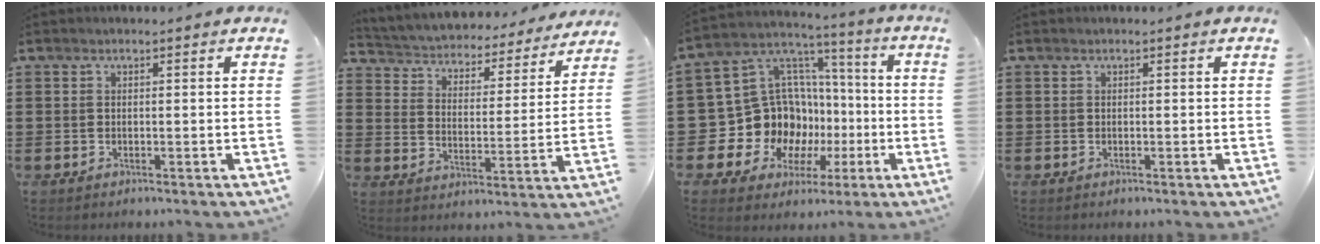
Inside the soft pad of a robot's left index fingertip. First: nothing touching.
{"total": 3.1, "force": [3.1, 0.6, 0.0], "torque": [-0.022, -0.032, 0.042]}
{"total": 14.0, "force": [-2.6, 12.9, 4.7], "torque": [-0.129, -0.024, -0.018]}
{"total": 0.0}